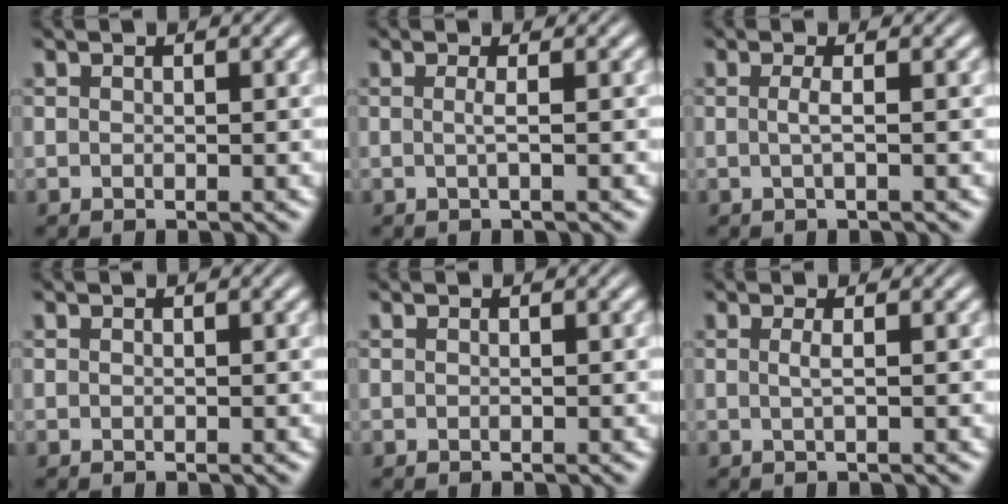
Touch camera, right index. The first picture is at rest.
{"total": 1.1, "force": [-0.3, -0.4, 0.9], "torque": [-0.024, -0.006, -0.002]}
{"total": 1.3, "force": [-0.3, -0.3, 1.2], "torque": [-0.029, -0.006, -0.003]}
{"total": 0.0}
{"total": 0.0}
{"total": 1.0, "force": [-0.1, -0.3, 1.0], "torque": [-0.025, -0.006, 0.002]}